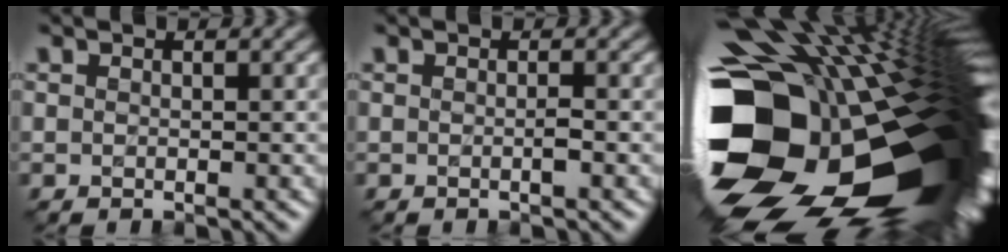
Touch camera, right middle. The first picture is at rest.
{"total": 0.9, "force": [-0.3, -0.1, 0.8], "torque": [-0.015, 0.001, -0.005]}
{"total": 21.0, "force": [-4.2, 12.9, 16.0], "torque": [-0.280, -0.010, -0.074]}